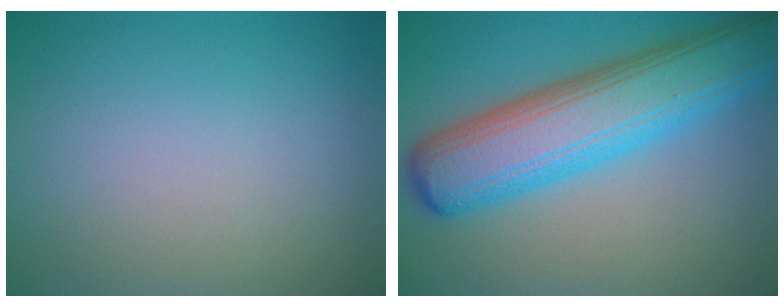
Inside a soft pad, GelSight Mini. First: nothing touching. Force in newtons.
{"total": 9.7, "press": 9.7, "slide": 0.2}